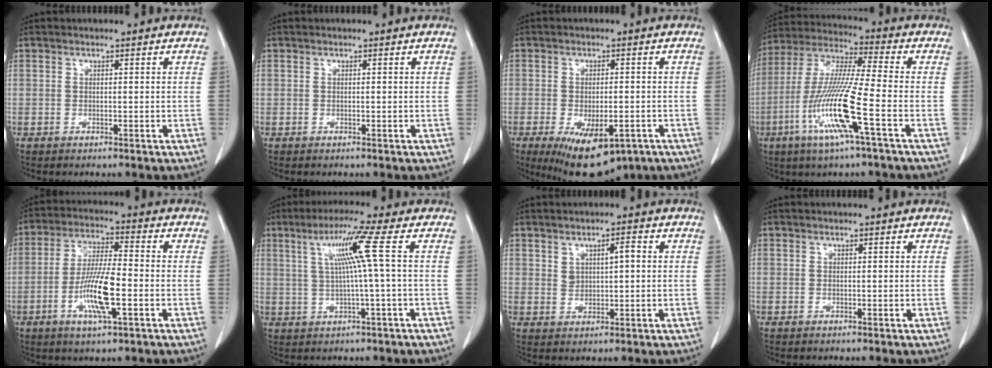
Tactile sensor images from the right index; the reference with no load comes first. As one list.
[{"total": 0.0}, {"total": 13.0, "force": [-7.0, 5.6, 9.4], "torque": [-0.159, -0.019, -0.093]}, {"total": 14.6, "force": [-5.2, -0.3, 13.6], "torque": [-0.283, -0.013, -0.108]}, {"total": 10.2, "force": [-3.2, 1.4, 9.6], "torque": [-0.187, -0.007, -0.063]}, {"total": 7.3, "force": [1.6, -1.9, 6.8], "torque": [-0.126, 0.015, 0.038]}, {"total": 3.2, "force": [1.0, 1.4, 2.7], "torque": [-0.044, 0.005, 0.021]}, {"total": 0.0}]